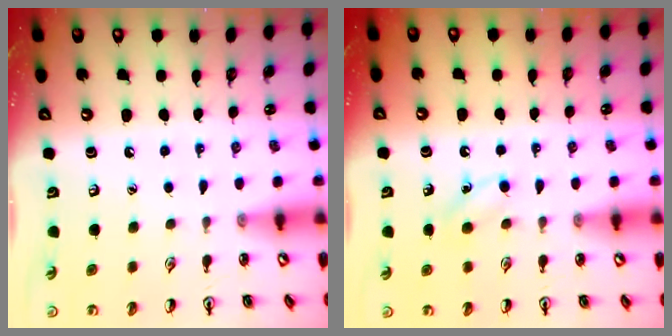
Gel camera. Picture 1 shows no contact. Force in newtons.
{"total": 3.8, "press": 3.6, "slide": 1.2}